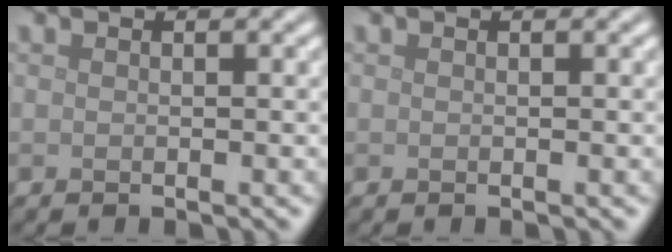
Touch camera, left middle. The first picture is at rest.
{"total": 0.0}